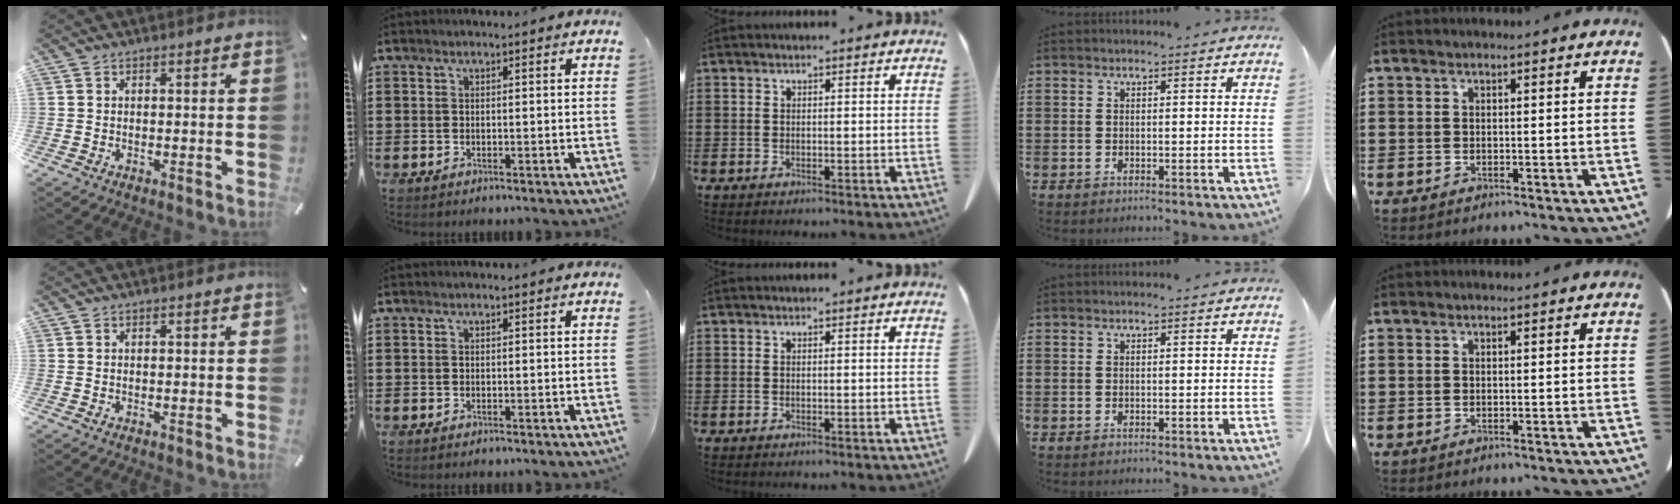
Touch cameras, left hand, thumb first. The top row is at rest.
{}